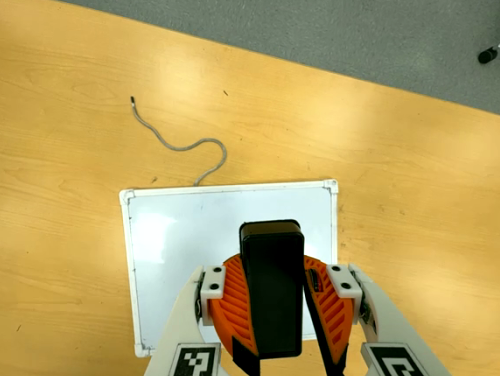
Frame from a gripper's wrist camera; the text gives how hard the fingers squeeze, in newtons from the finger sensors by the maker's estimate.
{"total": 10.2, "left": 10.0, "right": 10.4}